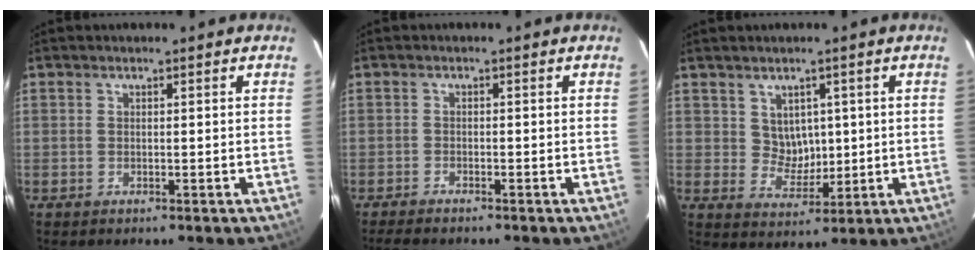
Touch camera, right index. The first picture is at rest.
{"total": 4.3, "force": [-3.8, 0.7, 1.8], "torque": [-0.047, -0.014, -0.066]}
{"total": 4.8, "force": [1.5, 4.2, 1.6], "torque": [-0.026, 0.004, 0.038]}